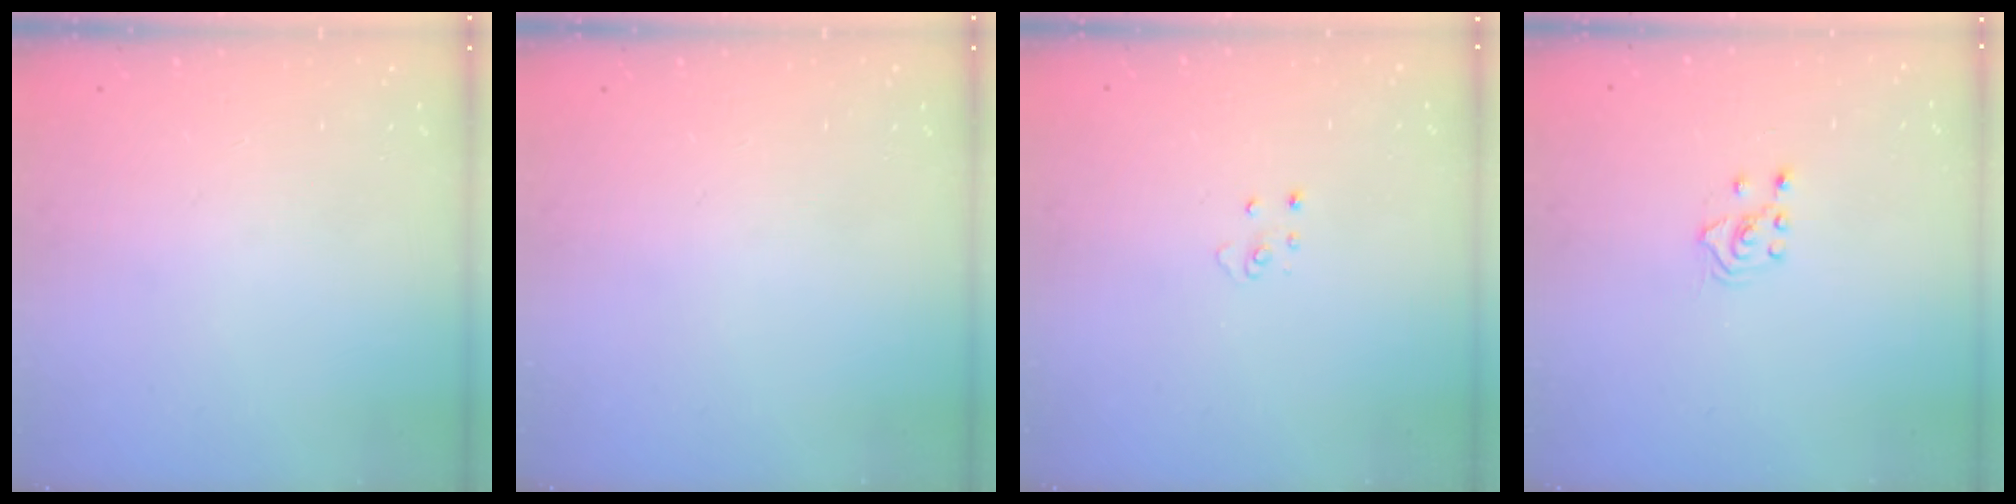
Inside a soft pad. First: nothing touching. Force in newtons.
{"total": 0.0}
{"total": 3.7, "press": 3.7, "slide": 0.3}
{"total": 3.1, "press": 3.0, "slide": 0.8}